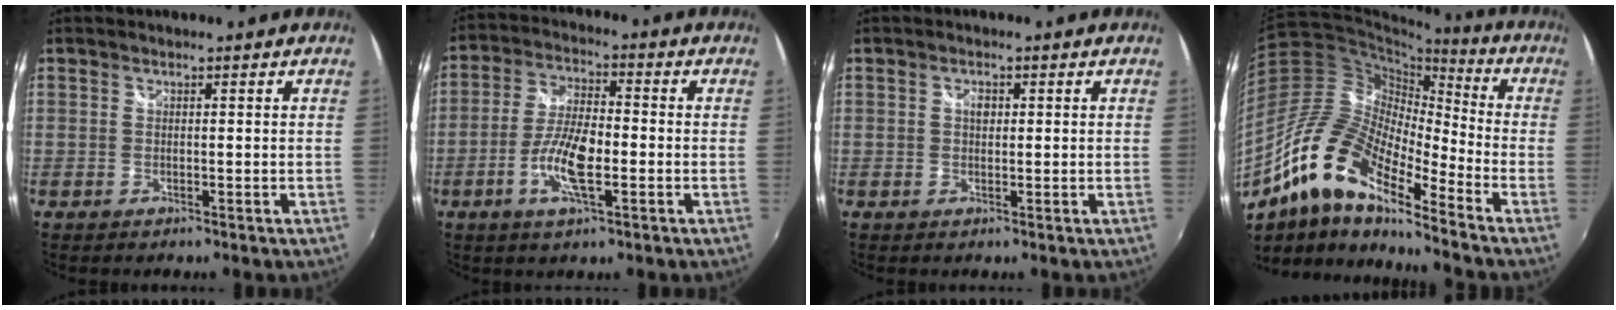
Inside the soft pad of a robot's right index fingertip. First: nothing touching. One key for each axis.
{"total": 9.3, "fx": -3.0, "fy": 2.7, "fz": 8.4, "tx": -0.172, "ty": 0.000, "tz": -0.059}
{"total": 1.5, "fx": 0.3, "fy": 1.1, "fz": 1.0, "tx": -0.017, "ty": 0.003, "tz": 0.002}
{"total": 16.8, "fx": -10.8, "fy": 4.9, "fz": 11.9, "tx": -0.215, "ty": -0.001, "tz": -0.225}